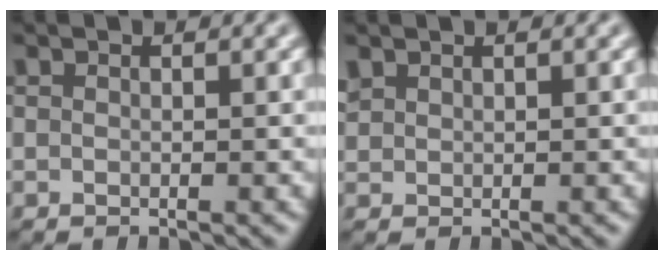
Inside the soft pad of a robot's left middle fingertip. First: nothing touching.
{"total": 0.9, "force": [0.7, 0.5, 0.2], "torque": [-0.008, 0.000, 0.019]}